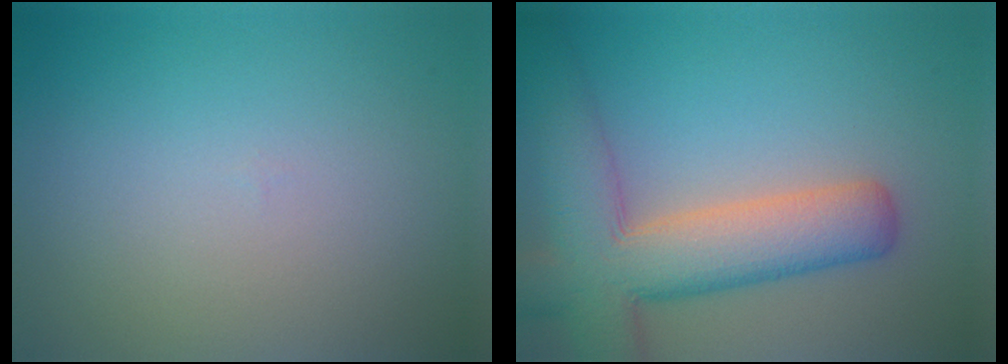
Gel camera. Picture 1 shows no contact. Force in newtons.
{"total": 9.4, "press": 9.3, "slide": 0.6}